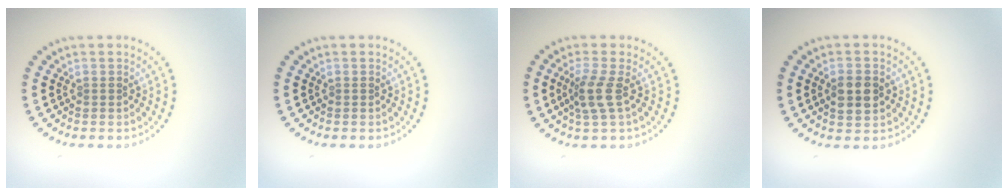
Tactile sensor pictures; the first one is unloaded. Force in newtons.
{"total": 0.0}
{"total": 2.5, "press": 1.9, "slide": 1.7}
{"total": 2.6, "press": 2.6, "slide": 0.0}